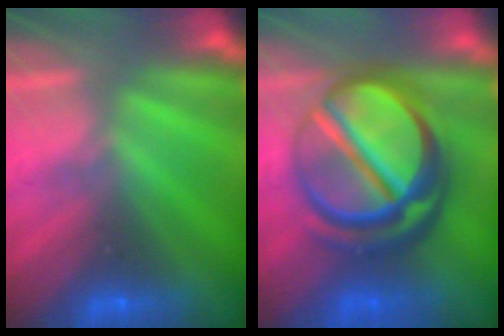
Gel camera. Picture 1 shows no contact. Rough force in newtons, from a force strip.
{"total": 8.8}